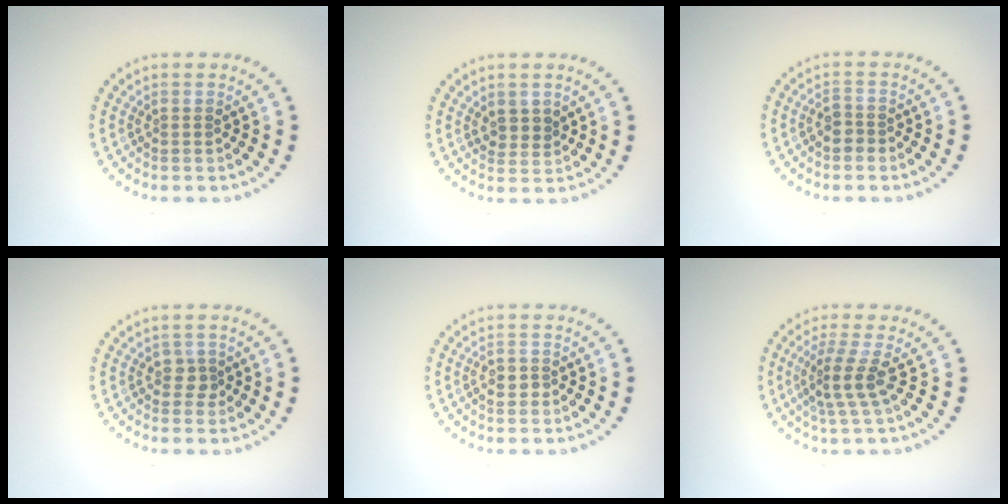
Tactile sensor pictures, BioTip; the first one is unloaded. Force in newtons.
{"total": 1.8, "press": 1.4, "slide": 1.1}
{"total": 1.3, "press": 1.1, "slide": 0.7}
{"total": 1.3, "press": 1.1, "slide": 0.7}
{"total": 1.0, "press": 1.0, "slide": 0.2}
{"total": 2.9, "press": 2.0, "slide": 2.1}